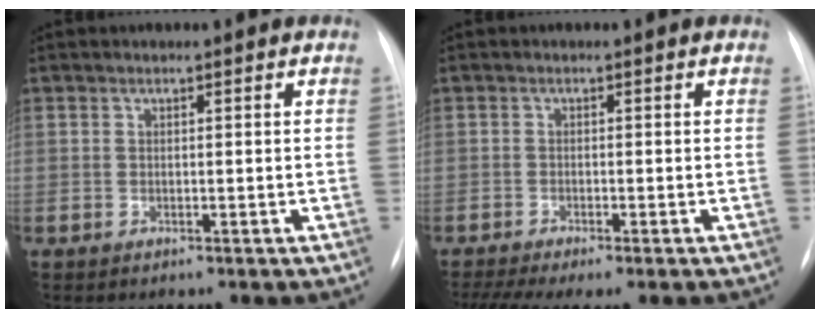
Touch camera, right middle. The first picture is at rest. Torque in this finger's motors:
{"motor_torque": [1.11, -1.03, 0.28, 0.06]}